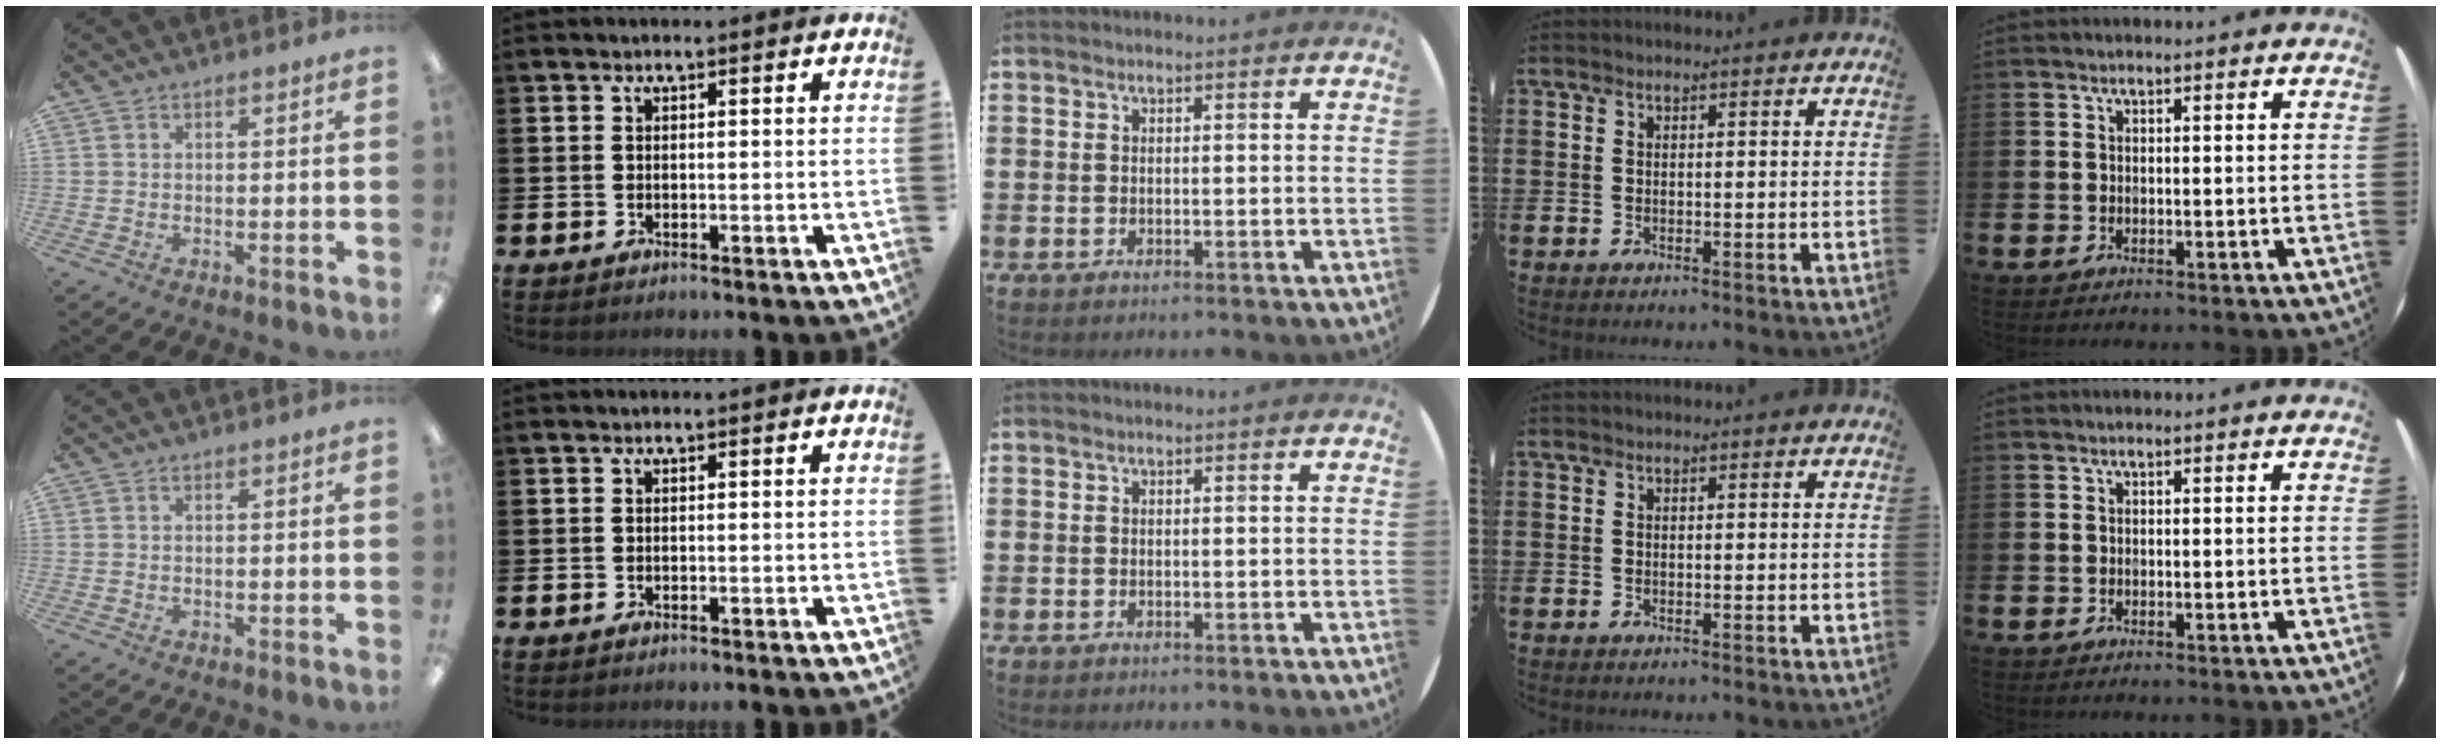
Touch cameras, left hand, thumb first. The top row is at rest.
{}